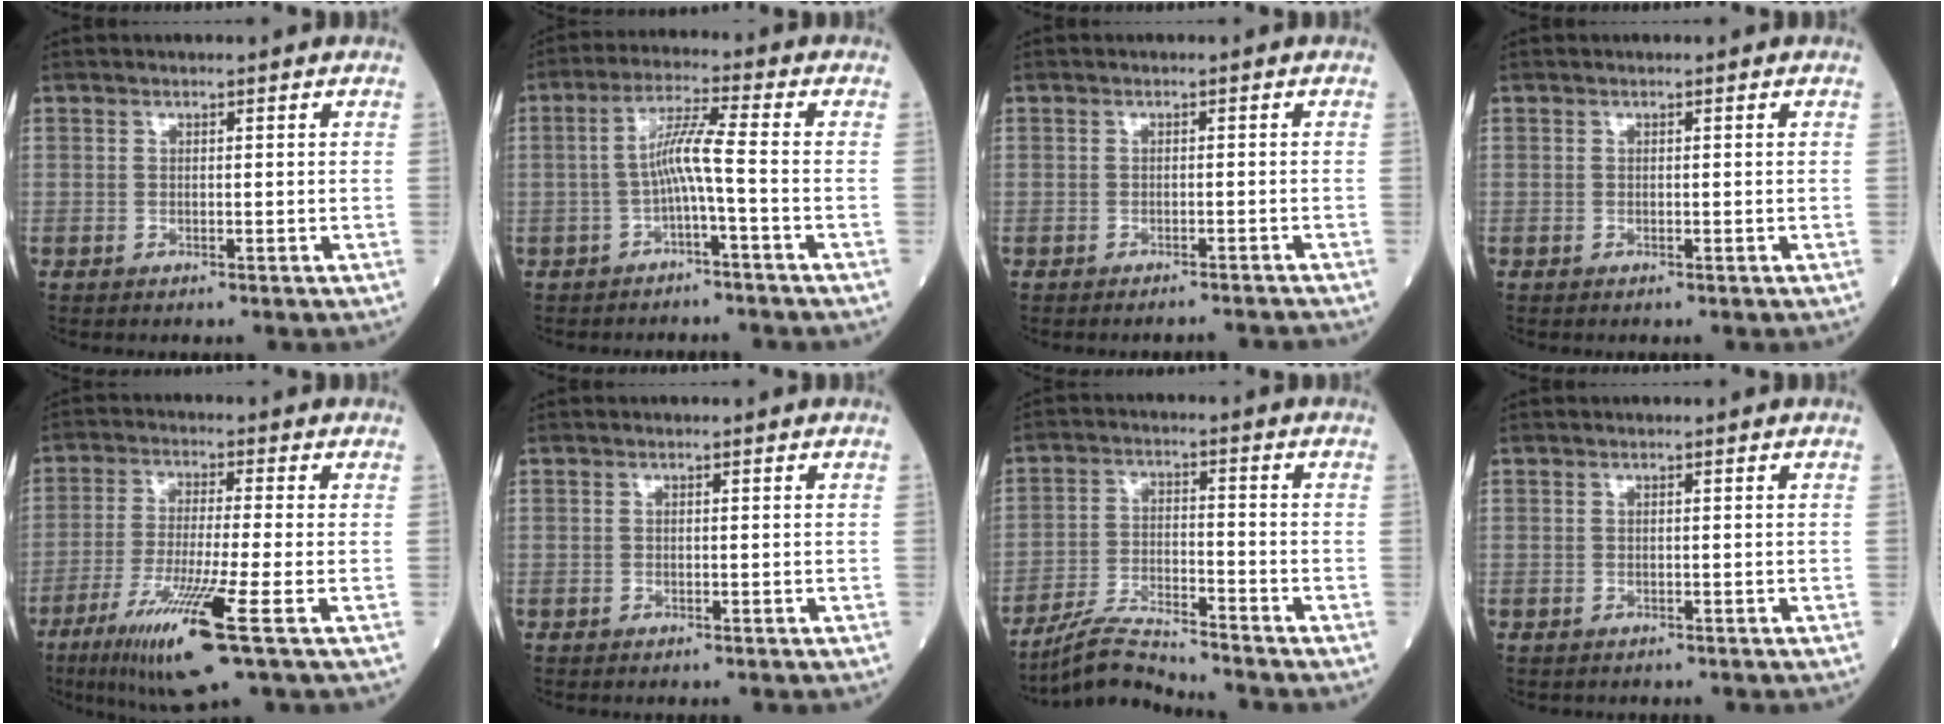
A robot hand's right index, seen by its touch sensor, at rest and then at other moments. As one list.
[{"total": 5.4, "force": [-1.4, -0.7, 5.2], "torque": [-0.101, 0.018, -0.026]}, {"total": 3.7, "force": [-3.7, -0.4, 0.4], "torque": [0.000, -0.009, -0.044]}, {"total": 0.0}, {"total": 12.5, "force": [-6.0, -0.5, 10.9], "torque": [-0.213, -0.036, -0.106]}, {"total": 0.0}, {"total": 7.6, "force": [-7.4, -0.7, 1.5], "torque": [-0.030, -0.012, -0.136]}, {"total": 0.6, "force": [-0.5, 0.3, 0.1], "torque": [-0.009, 0.001, -0.006]}]